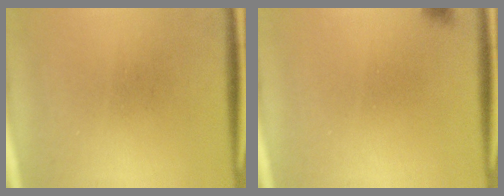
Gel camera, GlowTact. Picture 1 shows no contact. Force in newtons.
{"total": 1.1}